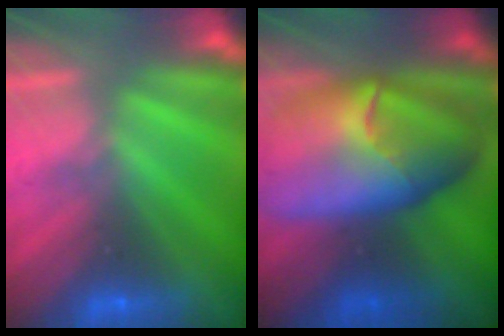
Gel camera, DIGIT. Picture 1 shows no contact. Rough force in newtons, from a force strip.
{"total": 8.6}